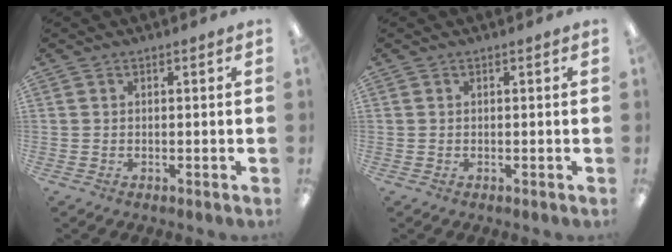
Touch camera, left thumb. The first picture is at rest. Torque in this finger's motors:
{"motor_torque": [0.00, 0.02, 0.10, -0.23, 0.00]}